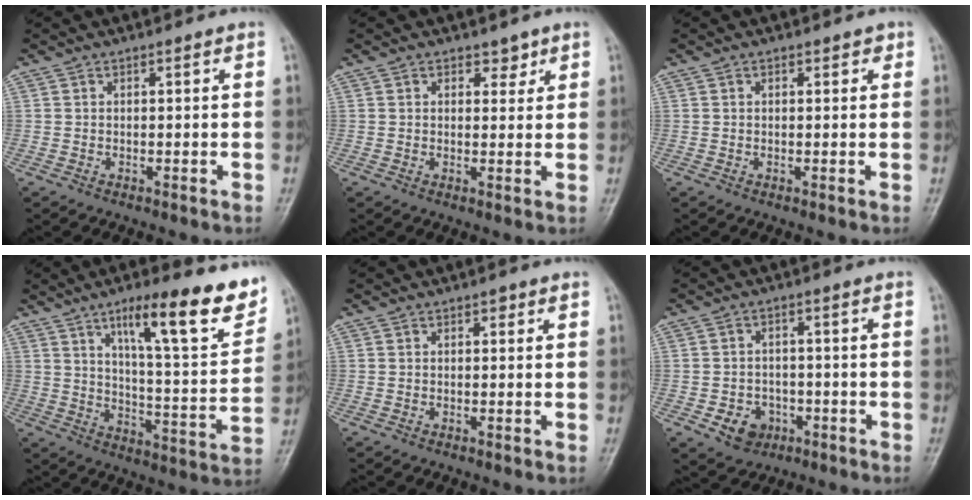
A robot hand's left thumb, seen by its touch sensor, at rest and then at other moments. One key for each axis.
{"total": 2.4, "fx": 1.5, "fy": 1.6, "fz": 0.8, "tx": 0.009, "ty": -0.007, "tz": 0.019}
{"total": 1.2, "fx": 0.6, "fy": 0.8, "fz": 0.6, "tx": 0.005, "ty": -0.001, "tz": 0.005}
{"total": 19.1, "fx": 11.4, "fy": 4.0, "fz": 14.8, "tx": -0.181, "ty": -0.054, "tz": 0.175}
{"total": 0.8, "fx": 0.4, "fy": 0.5, "fz": 0.5, "tx": 0.001, "ty": 0.001, "tz": 0.002}
{"total": 5.9, "fx": -2.3, "fy": 4.9, "fz": 2.3, "tx": -0.015, "ty": 0.016, "tz": -0.030}